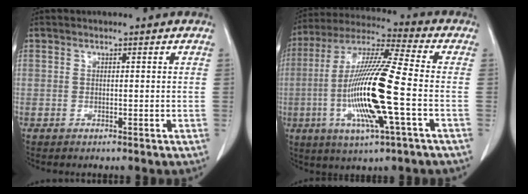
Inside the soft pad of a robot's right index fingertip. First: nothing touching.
{"total": 17.5, "force": [-3.7, 0.8, 17.1], "torque": [-0.348, -0.011, -0.075]}